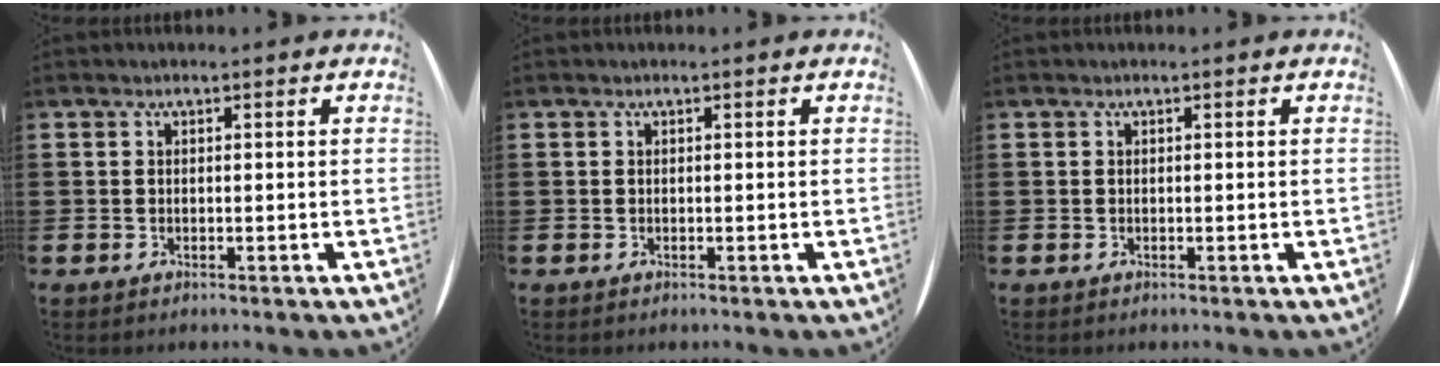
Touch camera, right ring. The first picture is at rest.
{"total": 0.0}
{"total": 0.0}